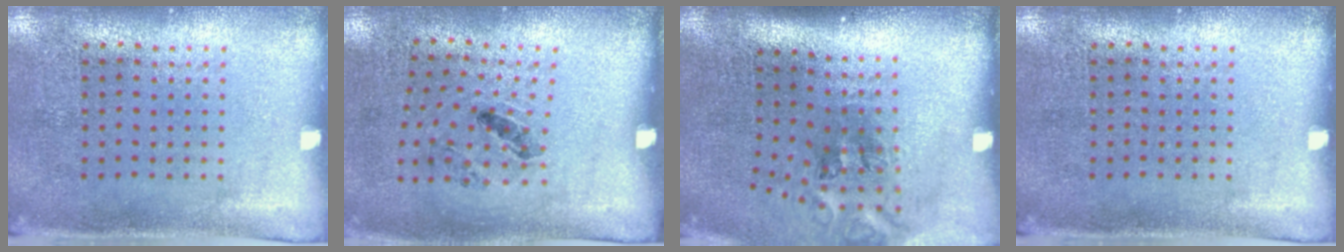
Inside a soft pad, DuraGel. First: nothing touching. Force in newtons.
{"total": 1.2, "press": 0.7, "slide": 0.9}
{"total": 1.8, "press": 1.2, "slide": 1.3}
{"total": 0.0}